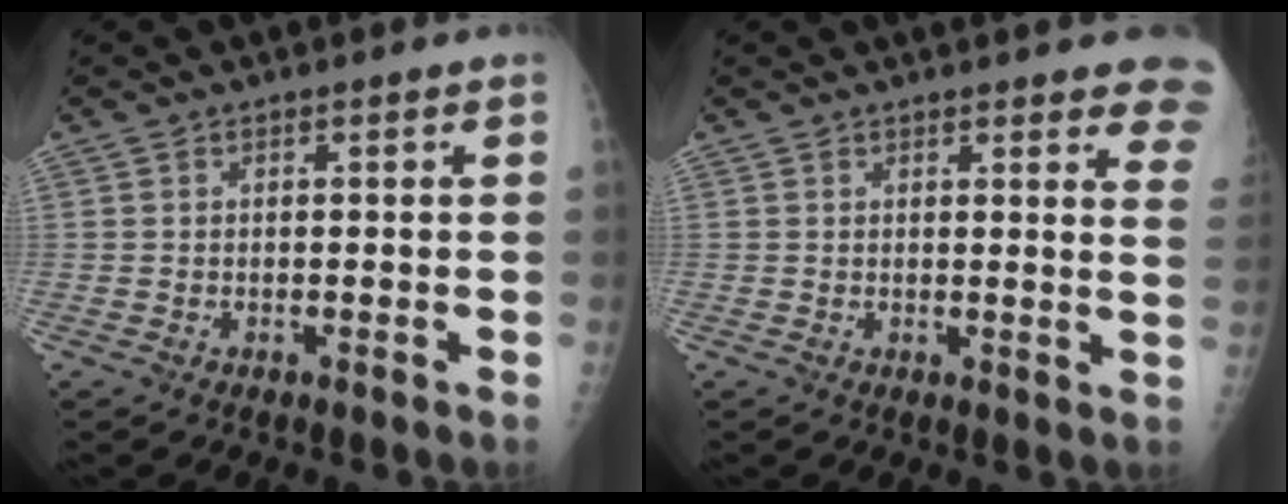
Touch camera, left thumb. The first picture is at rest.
{"total": 10.5, "force": [8.6, 2.3, 5.5], "torque": [-0.030, -0.031, 0.079]}